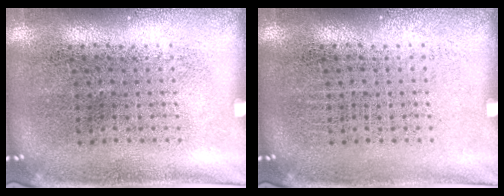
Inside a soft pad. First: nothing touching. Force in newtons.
{"total": 0.0}